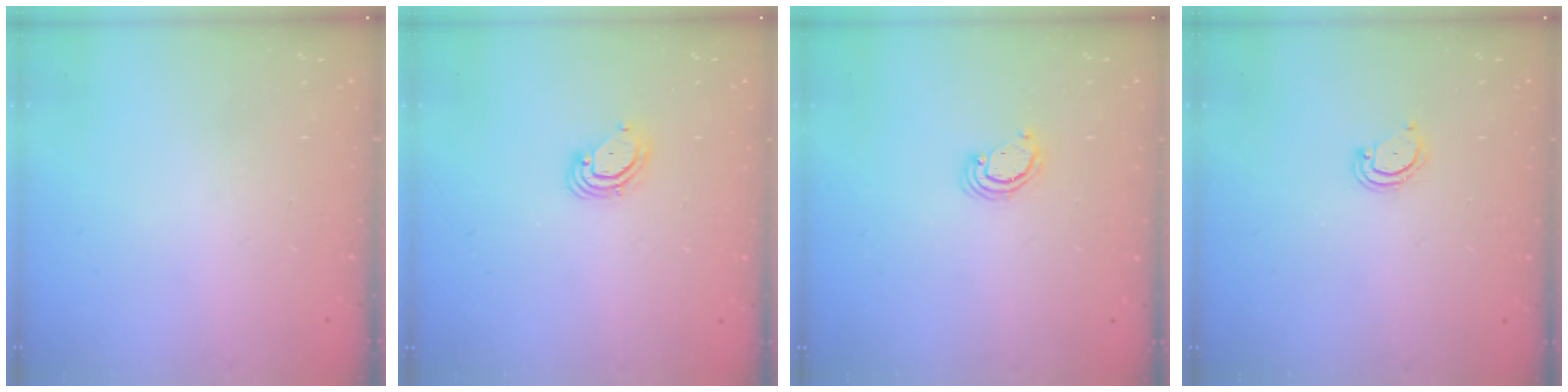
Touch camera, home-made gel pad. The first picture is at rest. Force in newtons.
{"total": 4.4, "press": 4.4, "slide": 0.4}
{"total": 2.6, "press": 2.5, "slide": 0.3}
{"total": 2.5, "press": 2.5, "slide": 0.2}